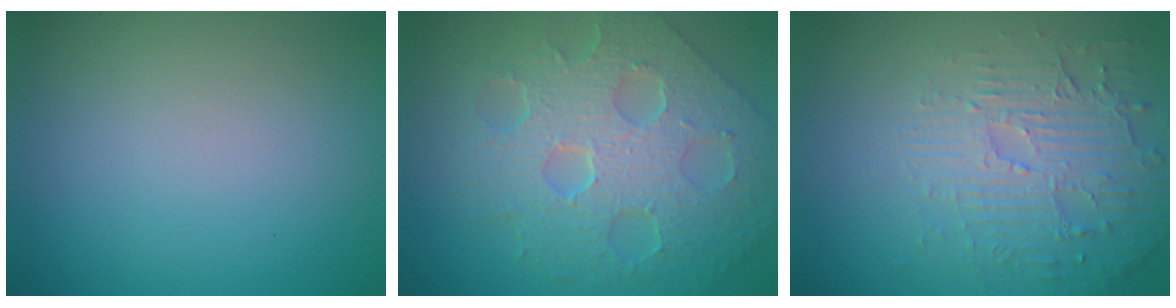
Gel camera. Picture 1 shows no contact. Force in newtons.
{"total": 8.7, "press": 6.2, "slide": 6.2}
{"total": 4.6, "press": 3.6, "slide": 2.8}